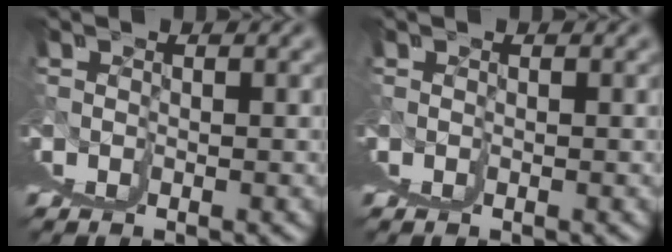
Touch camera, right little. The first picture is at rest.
{"total": 0.0}